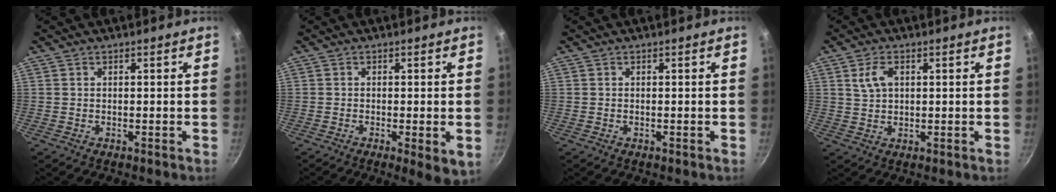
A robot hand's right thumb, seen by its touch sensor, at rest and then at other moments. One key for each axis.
{"total": 4.8, "fx": -1.4, "fy": 1.0, "fz": 4.5, "tx": -0.072, "ty": -0.015, "tz": -0.023}
{"total": 0.0}
{"total": 4.3, "fx": 1.5, "fy": 2.4, "fz": 3.3, "tx": -0.069, "ty": 0.000, "tz": 0.032}